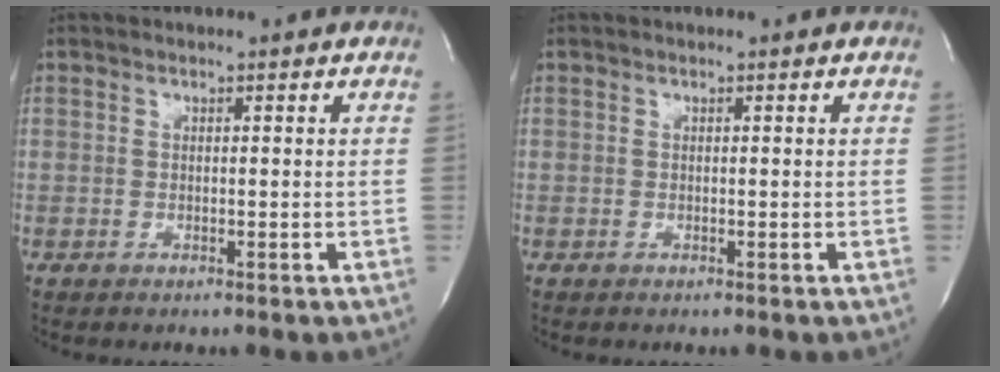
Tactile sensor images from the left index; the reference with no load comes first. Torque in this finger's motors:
{"motor_torque": [0.00, 0.00, 0.00, 0.00]}